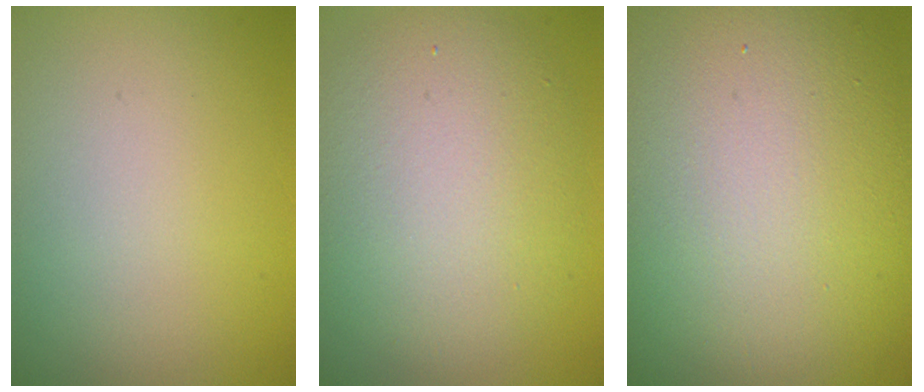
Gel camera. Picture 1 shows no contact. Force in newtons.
{"total": 7.5, "press": 7.4, "slide": 0.5}
{"total": 17.0, "press": 16.9, "slide": 1.2}